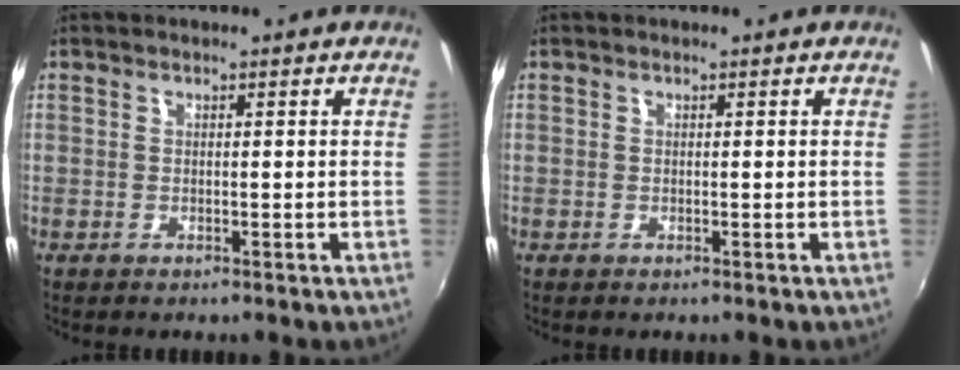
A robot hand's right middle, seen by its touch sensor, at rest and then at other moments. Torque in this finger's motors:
{"motor_torque": [0.42, -0.69, -0.04, 0.00]}